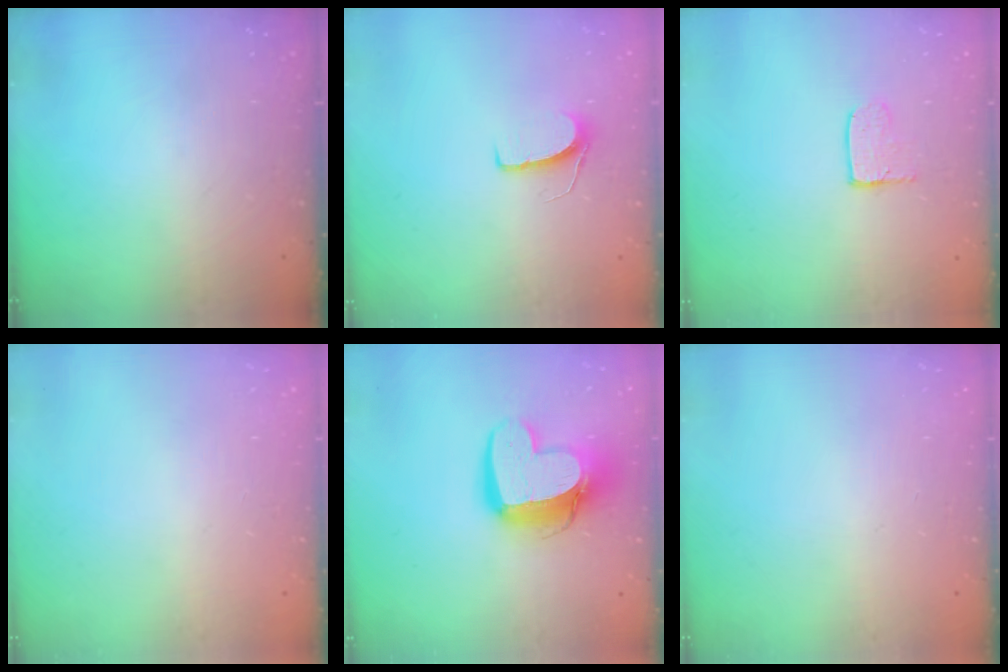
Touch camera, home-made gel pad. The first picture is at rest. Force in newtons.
{"total": 6.4, "press": 6.4, "slide": 0.6}
{"total": 3.9, "press": 3.9, "slide": 0.4}
{"total": 0.0}
{"total": 15.2, "press": 15.2, "slide": 1.4}
{"total": 0.0}